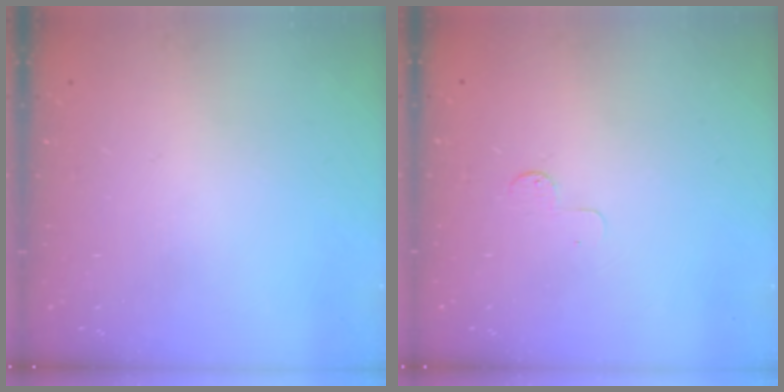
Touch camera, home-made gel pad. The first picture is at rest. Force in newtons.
{"total": 2.6, "press": 2.6, "slide": 0.3}